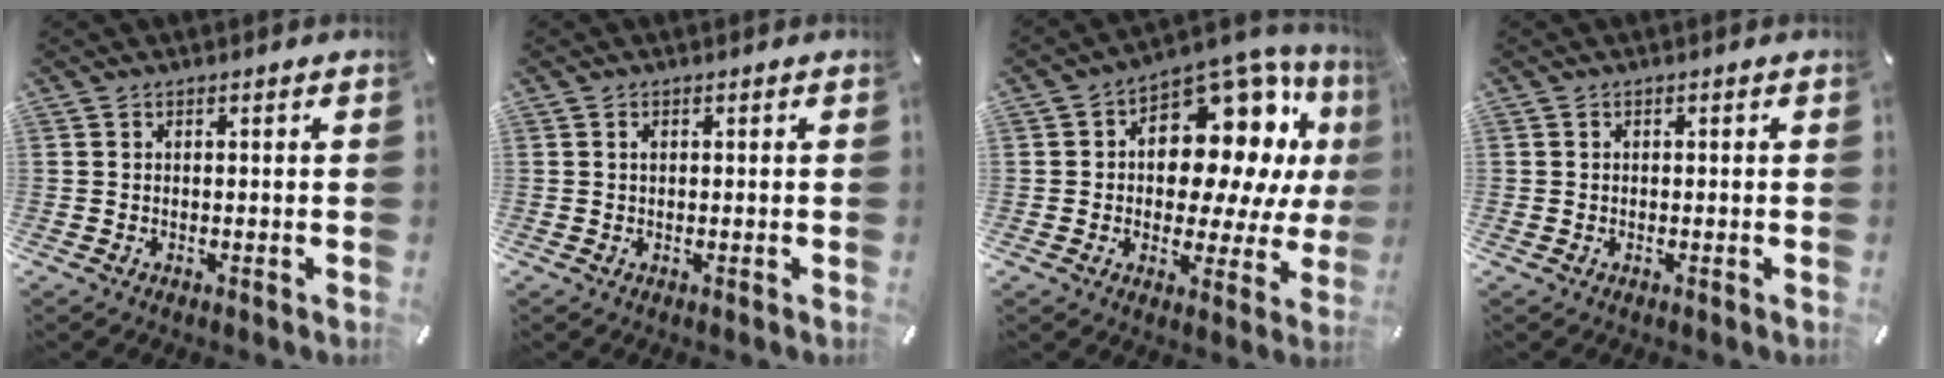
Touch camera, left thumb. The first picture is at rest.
{"total": 0.8, "force": [0.2, 0.4, 0.6], "torque": [-0.014, 0.001, 0.003]}
{"total": 17.5, "force": [6.4, 10.9, 12.1], "torque": [-0.173, -0.053, 0.108]}
{"total": 0.5, "force": [-0.1, 0.5, 0.1], "torque": [0.000, 0.006, -0.004]}